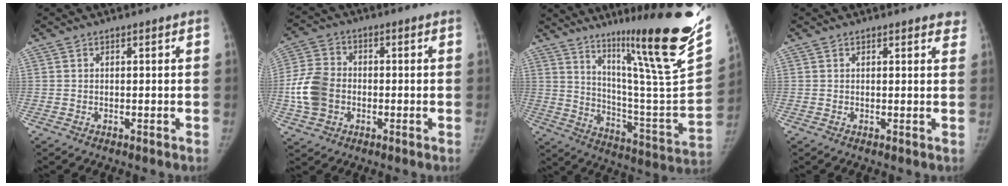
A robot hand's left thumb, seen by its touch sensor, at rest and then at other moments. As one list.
[{"total": 9.6, "force": [-1.6, 7.5, 5.7], "torque": [-0.106, 0.015, -0.035]}, {"total": 30.9, "force": [20.6, 2.7, 22.9], "torque": [-0.308, -0.134, 0.310]}, {"total": 2.2, "force": [1.8, 0.8, 0.9], "torque": [0.007, -0.005, 0.011]}]